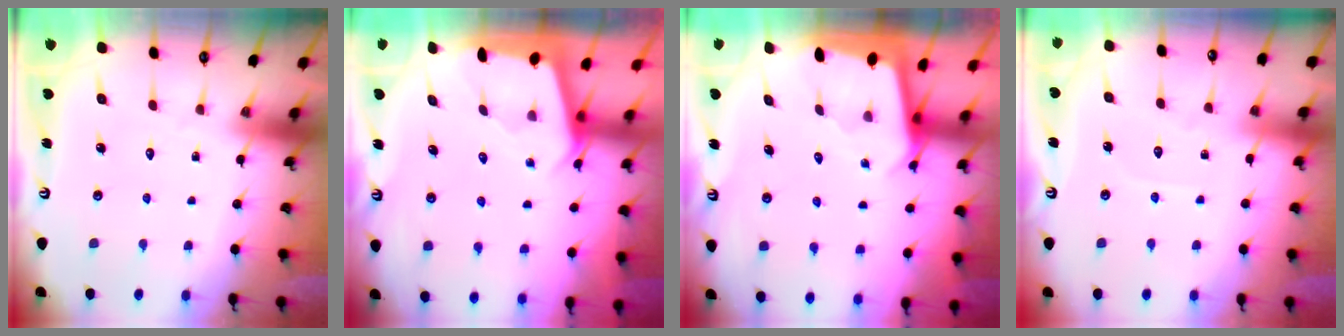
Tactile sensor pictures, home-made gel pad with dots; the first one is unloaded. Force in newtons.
{"total": 2.0, "press": 2.0, "slide": 0.3}
{"total": 2.4, "press": 2.4, "slide": 0.1}
{"total": 2.3, "press": 2.3, "slide": 0.4}